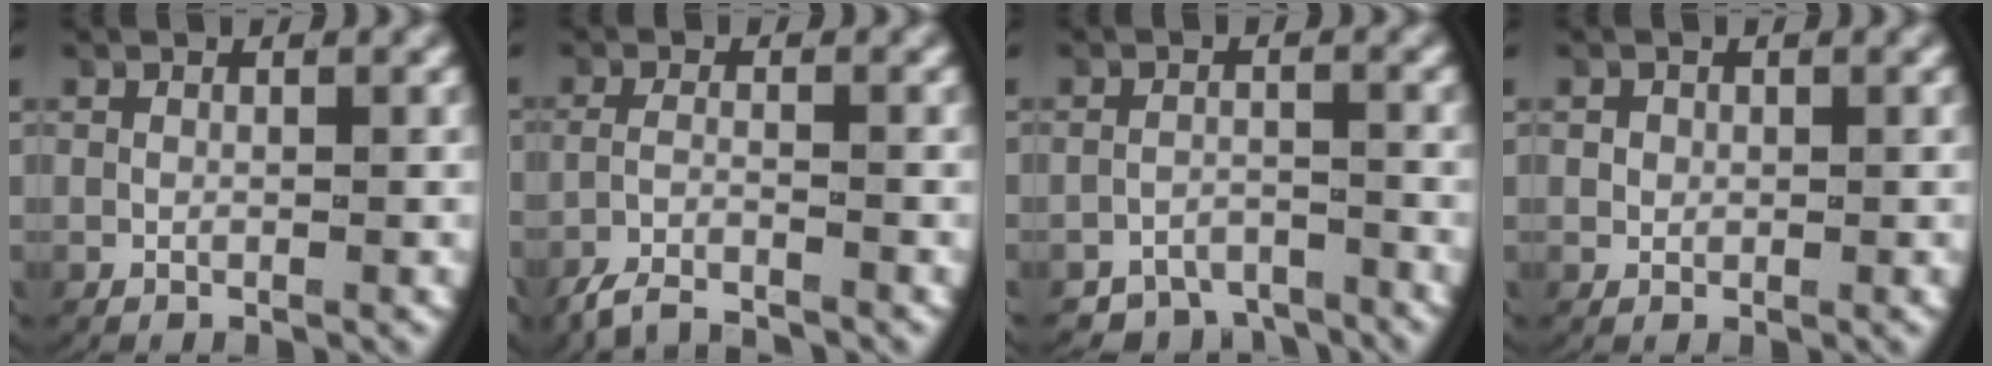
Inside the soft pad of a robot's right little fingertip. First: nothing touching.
{"total": 4.8, "force": [-4.4, 1.3, 1.6], "torque": [-0.046, -0.020, -0.065]}
{"total": 6.3, "force": [-5.8, 2.3, 0.6], "torque": [0.018, -0.013, -0.099]}
{"total": 0.6, "force": [0.1, 0.6, 0.3], "torque": [-0.010, -0.001, 0.005]}